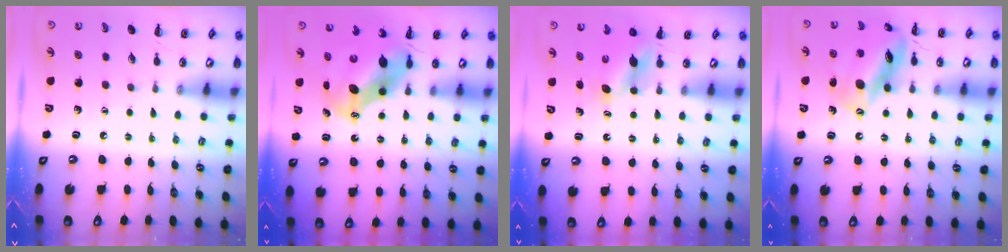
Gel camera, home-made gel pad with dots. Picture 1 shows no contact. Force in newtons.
{"total": 8.4, "press": 8.1, "slide": 2.2}
{"total": 4.2, "press": 4.2, "slide": 0.5}
{"total": 15.8, "press": 15.7, "slide": 1.9}